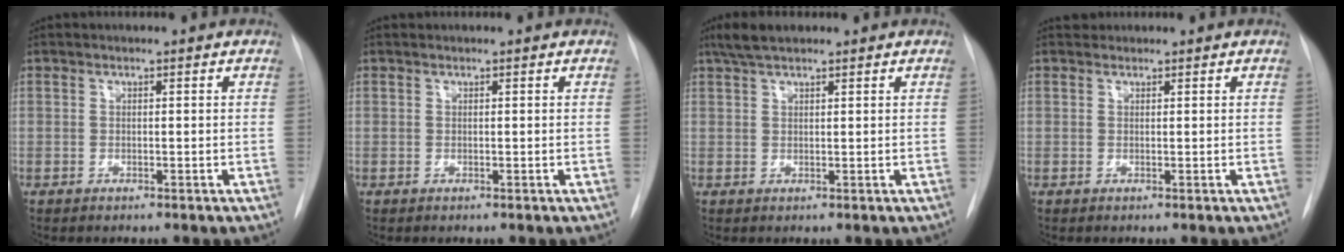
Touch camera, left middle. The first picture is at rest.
{"total": 0.0}
{"total": 3.7, "force": [2.9, 0.9, 2.1], "torque": [-0.047, 0.012, 0.055]}
{"total": 0.9, "force": [0.8, 0.3, -0.2], "torque": [0.001, 0.010, 0.013]}